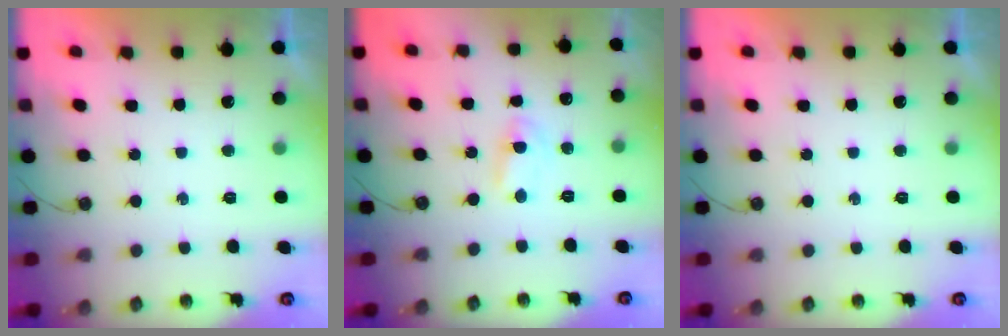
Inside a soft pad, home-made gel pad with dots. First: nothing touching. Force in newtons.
{"total": 1.8, "press": 1.8, "slide": 0.3}
{"total": 0.0}